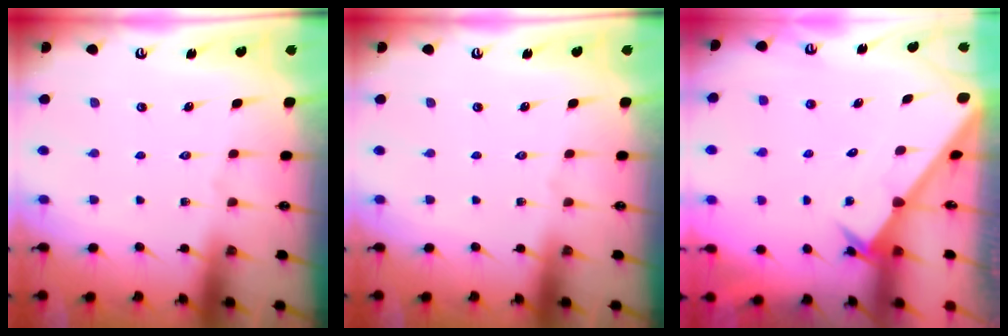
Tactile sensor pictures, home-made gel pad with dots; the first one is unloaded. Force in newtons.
{"total": 0.0}
{"total": 2.6, "press": 2.6, "slide": 0.2}